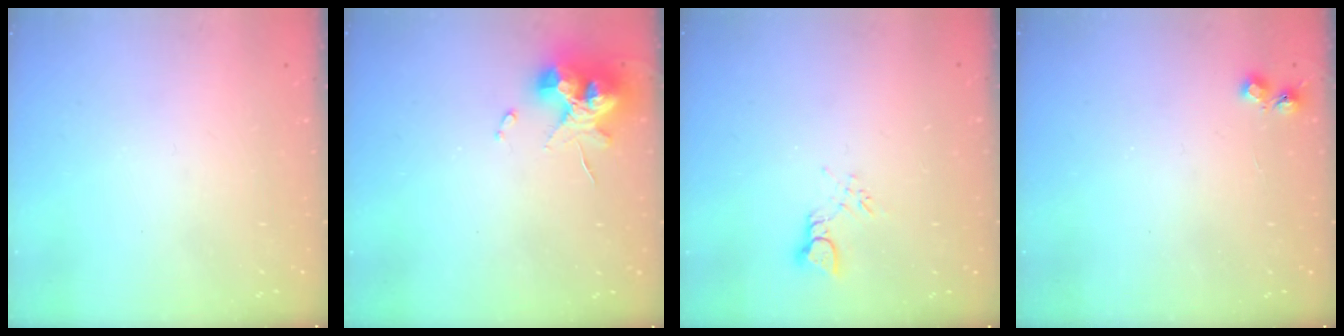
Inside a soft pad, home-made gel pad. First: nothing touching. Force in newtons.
{"total": 14.7, "press": 14.6, "slide": 1.2}
{"total": 2.8, "press": 2.8, "slide": 0.5}
{"total": 5.1, "press": 5.0, "slide": 0.6}